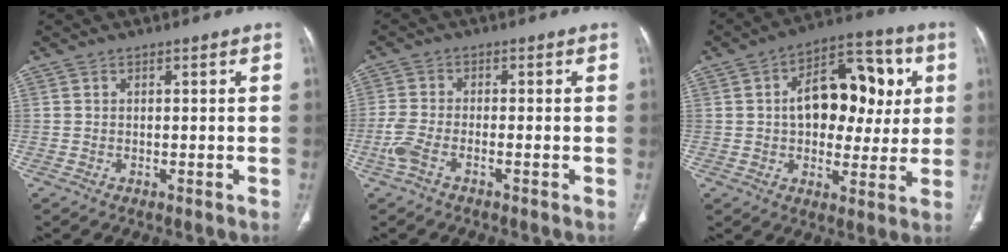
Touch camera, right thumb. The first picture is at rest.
{"total": 4.3, "force": [-2.2, 1.5, 3.5], "torque": [-0.097, 0.008, -0.049]}
{"total": 17.4, "force": [2.8, 11.0, 13.2], "torque": [-0.140, 0.021, 0.040]}